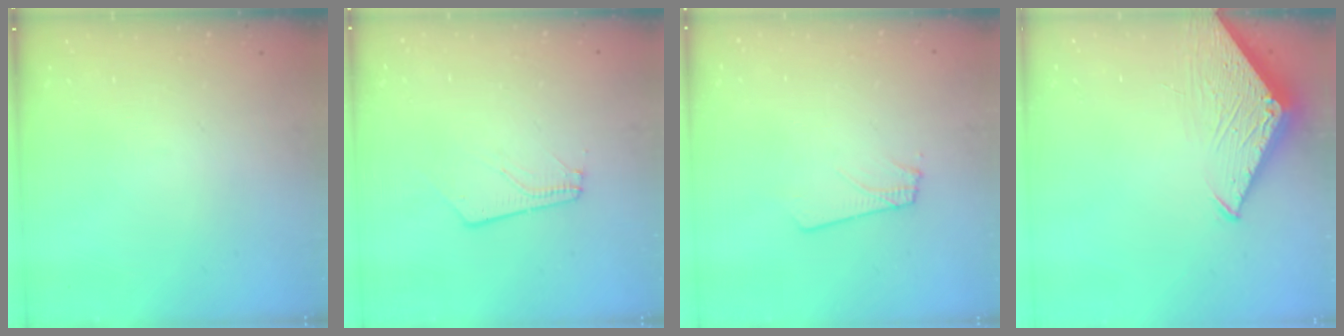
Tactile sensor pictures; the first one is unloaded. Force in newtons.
{"total": 4.0, "press": 3.9, "slide": 0.5}
{"total": 1.8, "press": 1.8, "slide": 0.1}
{"total": 4.5, "press": 4.5, "slide": 0.5}